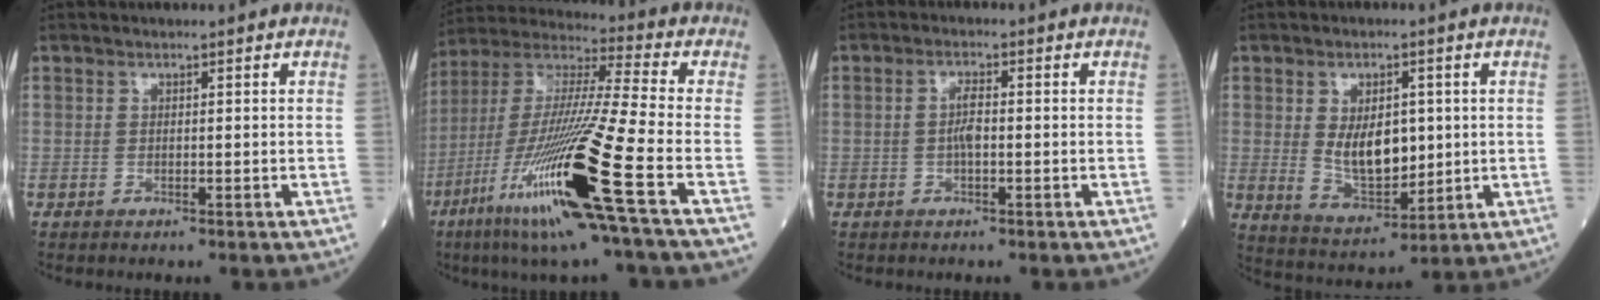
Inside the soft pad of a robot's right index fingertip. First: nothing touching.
{"total": 23.0, "force": [-9.1, -0.1, 21.1], "torque": [-0.439, -0.046, -0.179]}
{"total": 2.6, "force": [-0.2, 0.7, 2.5], "torque": [-0.053, 0.005, -0.005]}
{"total": 8.8, "force": [0.9, 4.4, 7.5], "torque": [-0.137, -0.006, 0.030]}